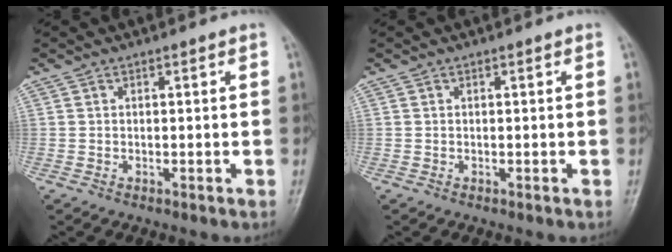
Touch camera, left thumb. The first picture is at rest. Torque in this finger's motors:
{"motor_torque": [0.00, 0.00, 0.00, 0.00, 0.00]}